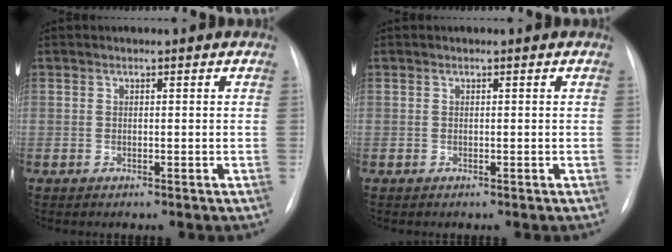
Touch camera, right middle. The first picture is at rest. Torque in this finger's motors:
{"motor_torque": [0.09, -0.16, 0.02, 0.00]}